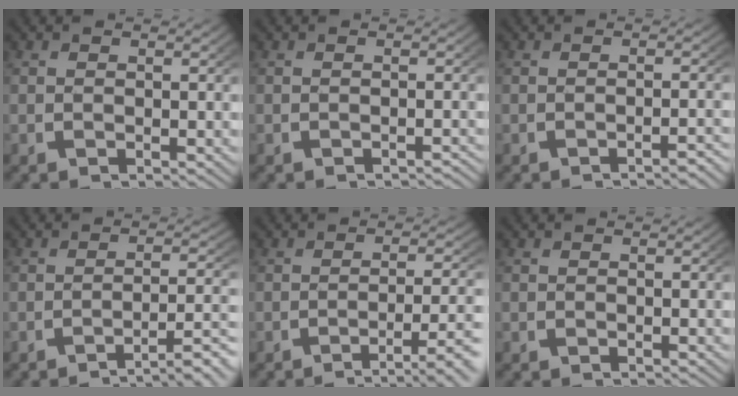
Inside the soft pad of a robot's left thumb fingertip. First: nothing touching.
{"total": 1.2, "force": [-1.2, 0.0, 0.3], "torque": [-0.009, 0.002, -0.016]}
{"total": 1.8, "force": [-1.6, 0.0, 0.9], "torque": [-0.016, 0.004, -0.023]}
{"total": 5.5, "force": [-4.1, 1.3, 3.4], "torque": [-0.044, -0.006, -0.058]}
{"total": 5.9, "force": [-4.0, 1.6, 4.1], "torque": [-0.065, -0.006, -0.055]}
{"total": 0.0}